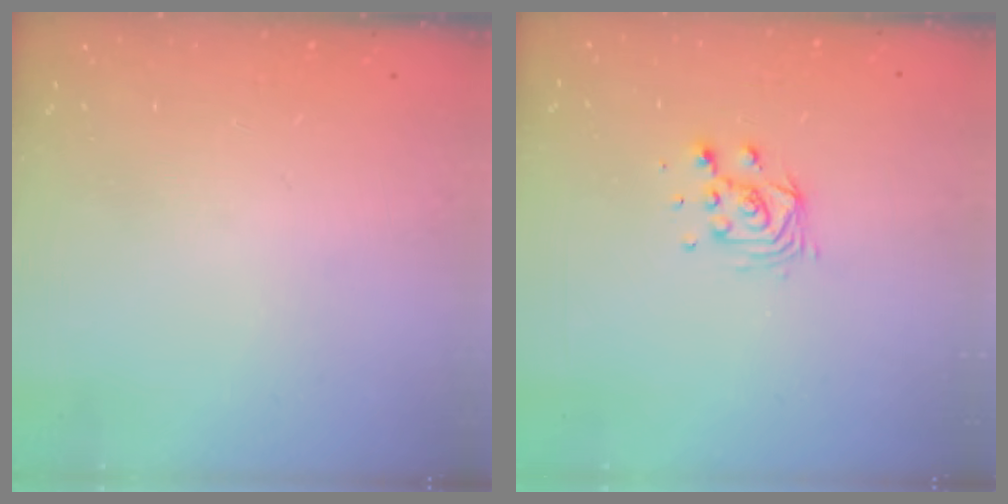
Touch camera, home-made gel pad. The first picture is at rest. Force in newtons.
{"total": 6.4, "press": 6.4, "slide": 0.3}